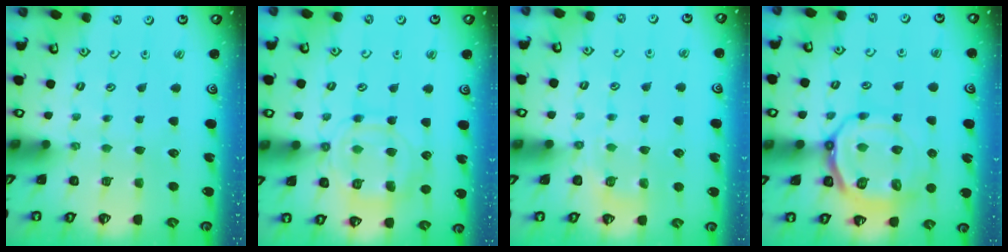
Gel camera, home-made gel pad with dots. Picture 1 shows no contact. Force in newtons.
{"total": 12.3, "press": 12.2, "slide": 1.4}
{"total": 4.4, "press": 4.2, "slide": 1.6}
{"total": 14.3, "press": 14.1, "slide": 2.7}